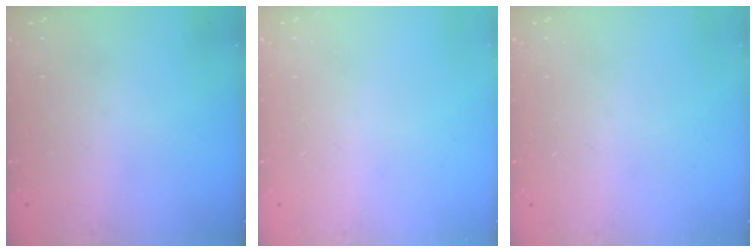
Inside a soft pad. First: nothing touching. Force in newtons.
{"total": 0.0}
{"total": 0.0}